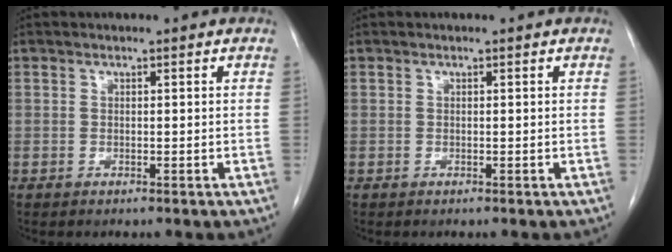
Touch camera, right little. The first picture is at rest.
{"total": 0.0}